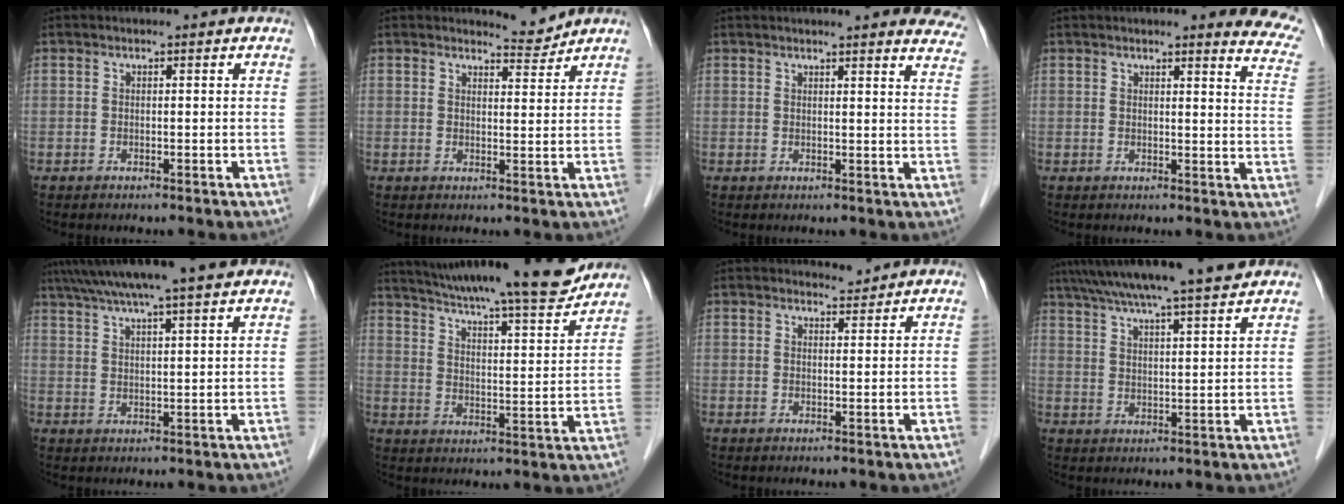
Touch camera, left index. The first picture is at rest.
{"total": 2.7, "force": [2.7, -0.1, -0.4], "torque": [-0.002, -0.016, 0.042]}
{"total": 15.0, "force": [14.0, 1.7, 5.3], "torque": [-0.041, -0.031, 0.139]}
{"total": 10.0, "force": [8.9, 1.1, 4.2], "torque": [-0.021, -0.037, 0.066]}
{"total": 12.2, "force": [10.0, -0.1, 7.0], "torque": [-0.122, 0.035, 0.145]}
{"total": 18.2, "force": [16.5, 0.5, 7.6], "torque": [-0.117, -0.023, 0.234]}
{"total": 1.5, "force": [1.4, 0.0, -0.4], "torque": [-0.002, -0.007, 0.023]}
{"total": 14.6, "force": [12.6, -0.2, 7.5], "torque": [-0.130, 0.027, 0.184]}